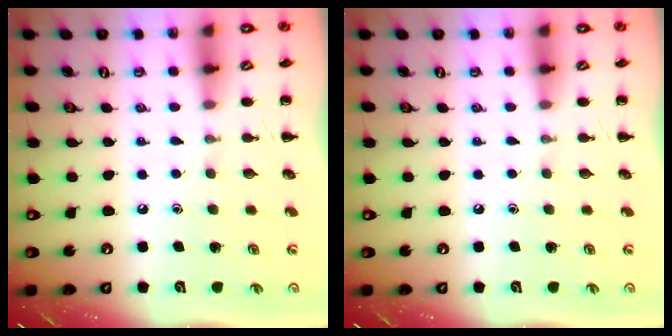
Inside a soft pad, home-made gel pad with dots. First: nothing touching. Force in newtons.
{"total": 0.0}